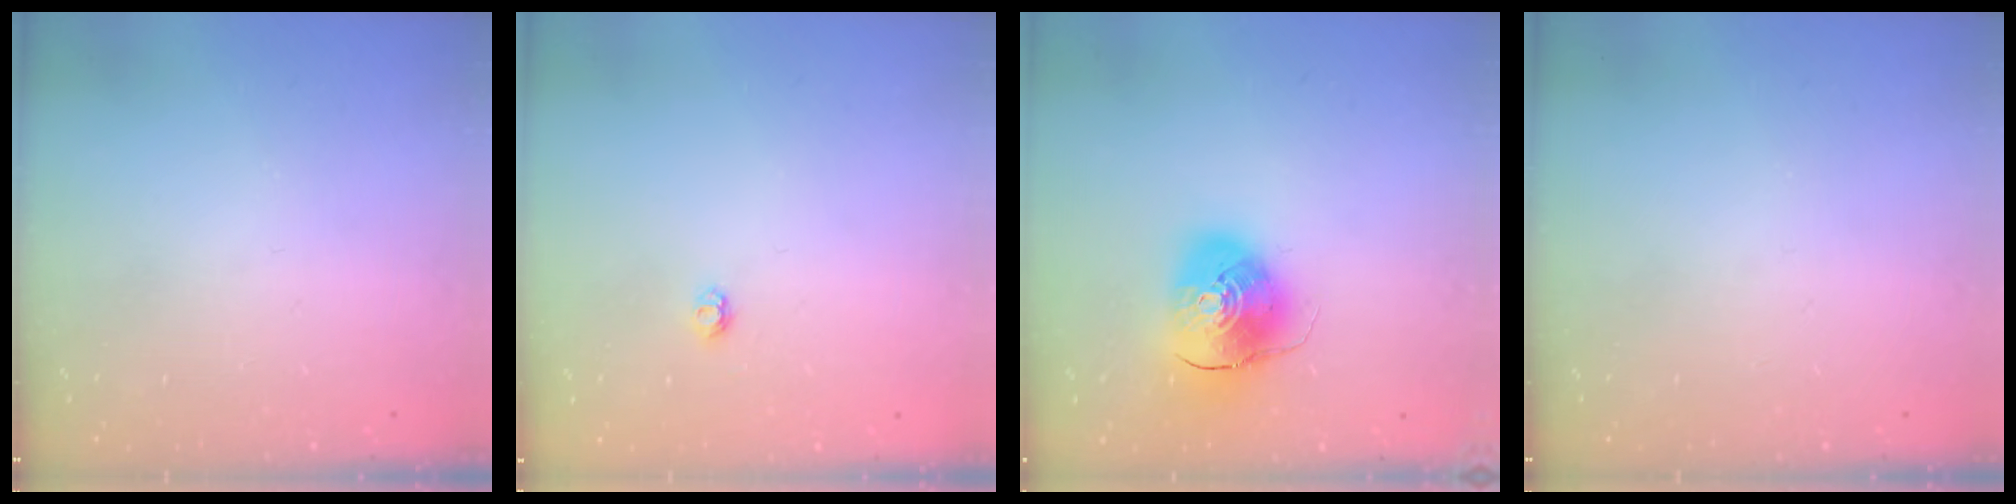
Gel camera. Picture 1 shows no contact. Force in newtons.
{"total": 2.9, "press": 2.9, "slide": 0.4}
{"total": 10.1, "press": 10.0, "slide": 1.6}
{"total": 0.0}